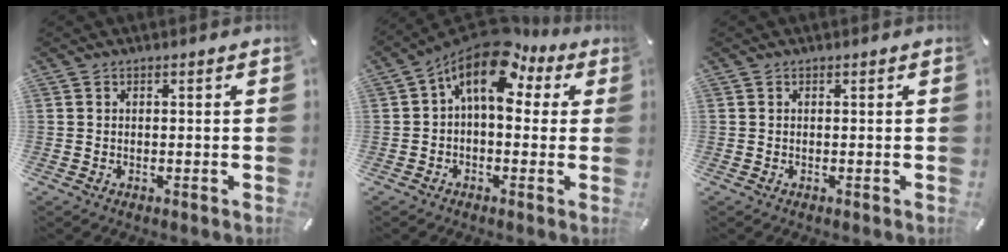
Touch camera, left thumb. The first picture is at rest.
{"total": 14.2, "force": [6.0, 7.3, 10.5], "torque": [-0.181, -0.032, 0.102]}
{"total": 0.0}